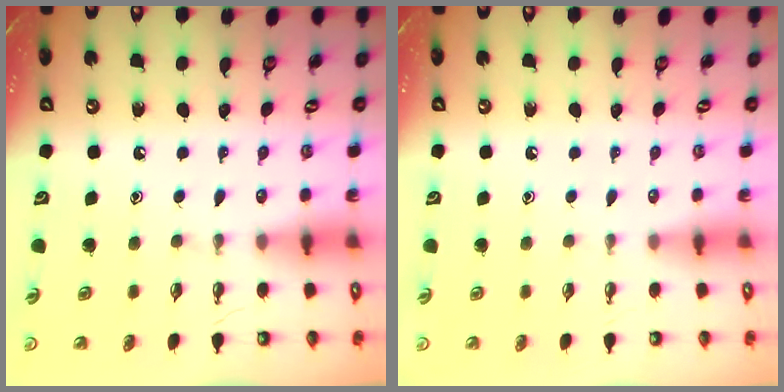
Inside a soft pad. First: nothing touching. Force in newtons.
{"total": 0.0}